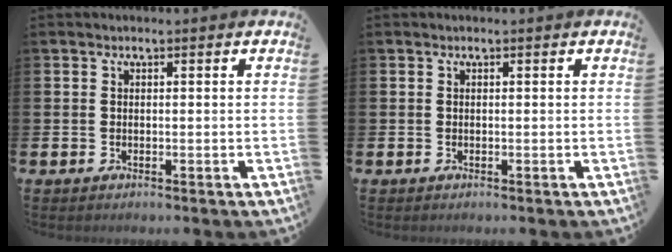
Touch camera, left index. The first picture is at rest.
{"total": 0.0}